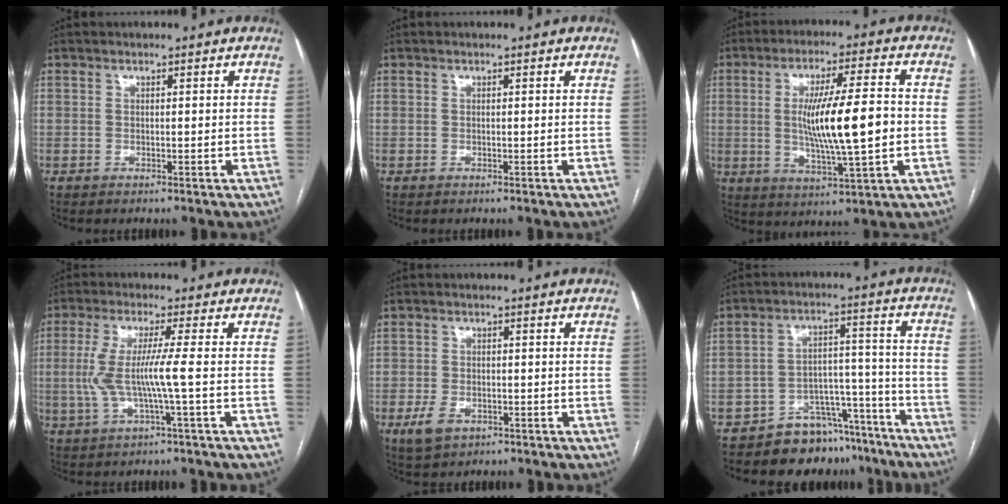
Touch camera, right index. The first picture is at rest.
{"total": 0.0}
{"total": 13.3, "force": [-0.4, 1.3, 13.2], "torque": [-0.232, 0.000, -0.004]}
{"total": 7.1, "force": [-0.7, -0.6, 7.0], "torque": [-0.154, 0.005, -0.014]}
{"total": 4.2, "force": [-2.1, 2.6, 2.5], "torque": [-0.055, -0.003, -0.029]}
{"total": 12.9, "force": [-10.9, 6.0, 3.4], "torque": [-0.017, 0.076, -0.169]}